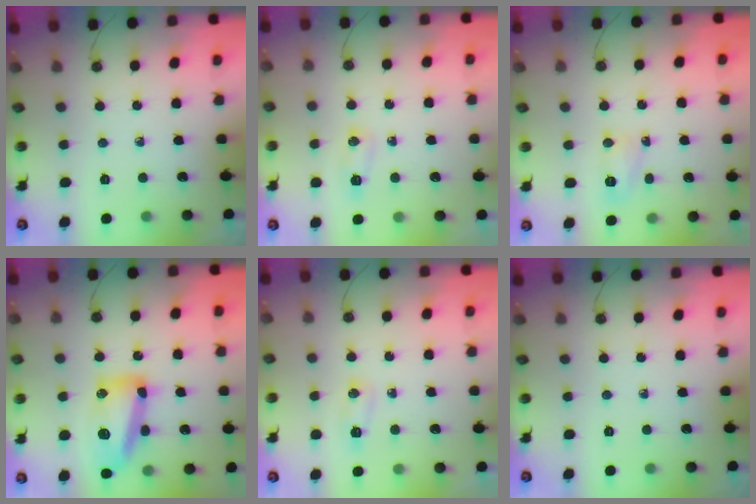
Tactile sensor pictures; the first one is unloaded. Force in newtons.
{"total": 5.7, "press": 5.4, "slide": 1.8}
{"total": 5.5, "press": 5.5, "slide": 0.5}
{"total": 14.3, "press": 14.2, "slide": 1.3}
{"total": 5.7, "press": 5.4, "slide": 1.8}
{"total": 0.0}